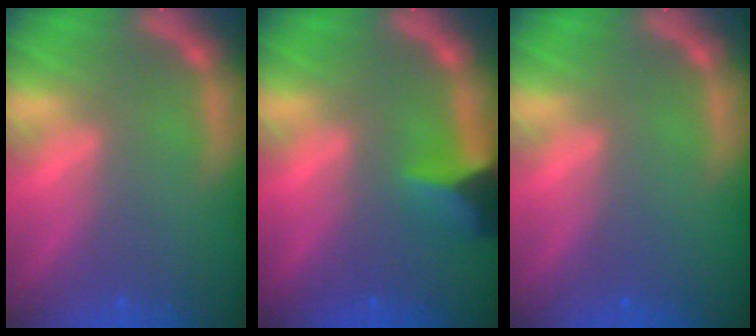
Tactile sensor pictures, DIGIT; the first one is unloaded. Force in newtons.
{"total": 4.0}
{"total": 0.0}